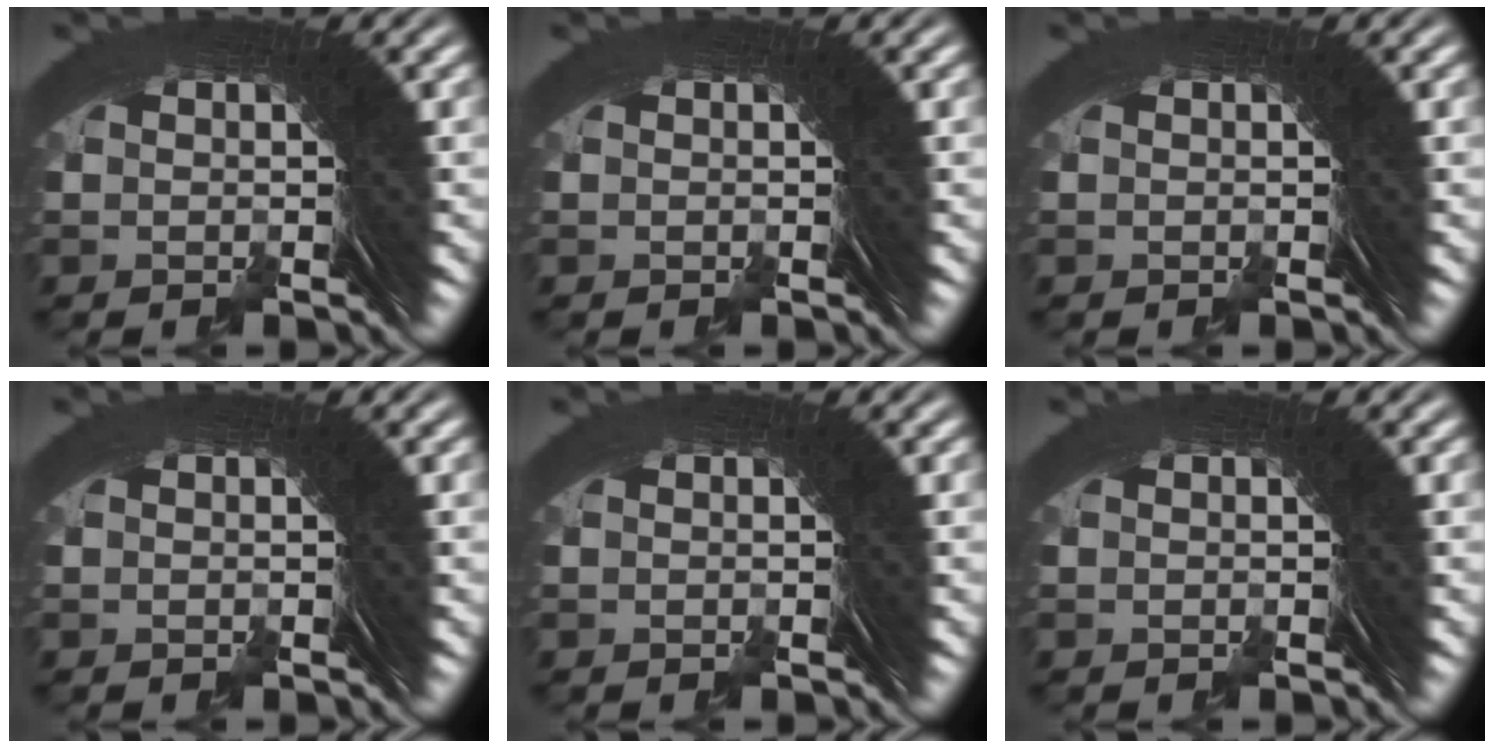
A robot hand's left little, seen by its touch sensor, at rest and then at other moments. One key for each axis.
{"total": 0.0}
{"total": 0.0}
{"total": 0.0}
{"total": 0.0}
{"total": 0.0}